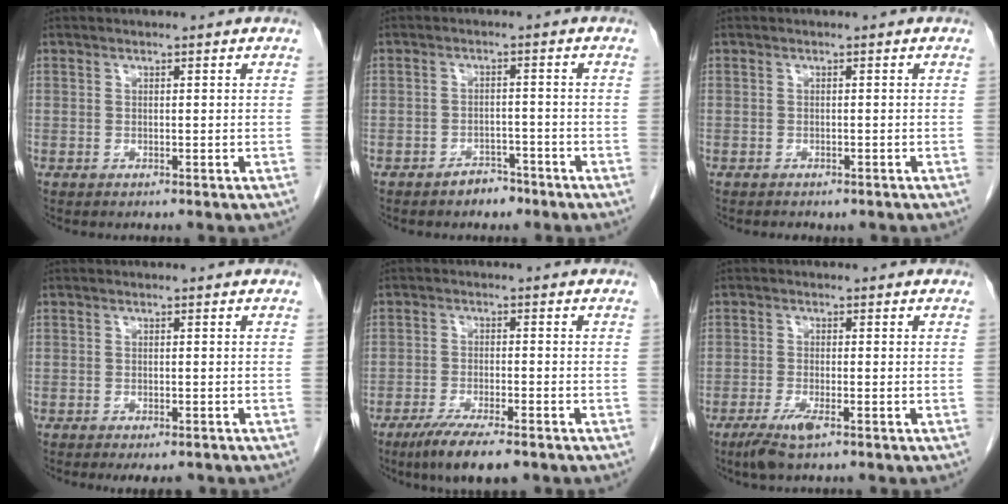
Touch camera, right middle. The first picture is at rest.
{"total": 3.0, "force": [-2.4, 1.7, 0.9], "torque": [-0.016, 0.006, -0.032]}
{"total": 2.0, "force": [-1.6, 0.9, 0.7], "torque": [-0.012, -0.002, -0.016]}
{"total": 3.5, "force": [-2.8, 1.2, 1.7], "torque": [-0.017, -0.005, -0.035]}
{"total": 8.1, "force": [-5.8, 1.3, 5.5], "torque": [-0.089, -0.017, -0.091]}
{"total": 3.9, "force": [-2.4, 0.5, 2.9], "torque": [-0.067, -0.010, -0.045]}